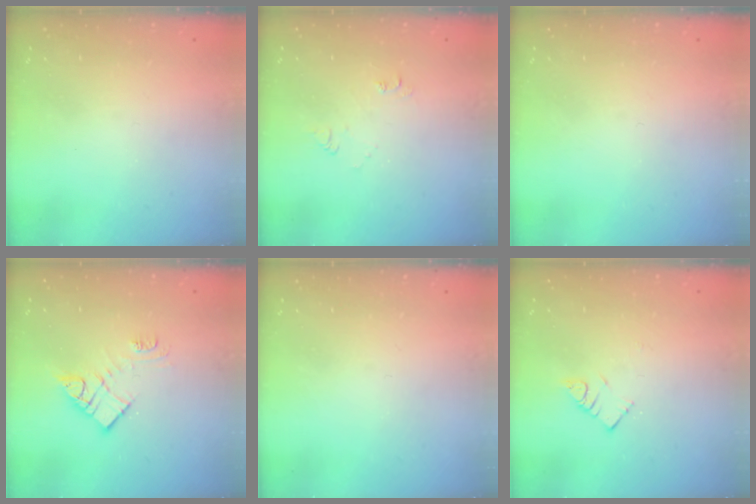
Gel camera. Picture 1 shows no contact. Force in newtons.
{"total": 4.8, "press": 4.7, "slide": 0.6}
{"total": 0.0}
{"total": 11.8, "press": 11.8, "slide": 0.6}
{"total": 0.0}
{"total": 4.0, "press": 4.0, "slide": 0.5}